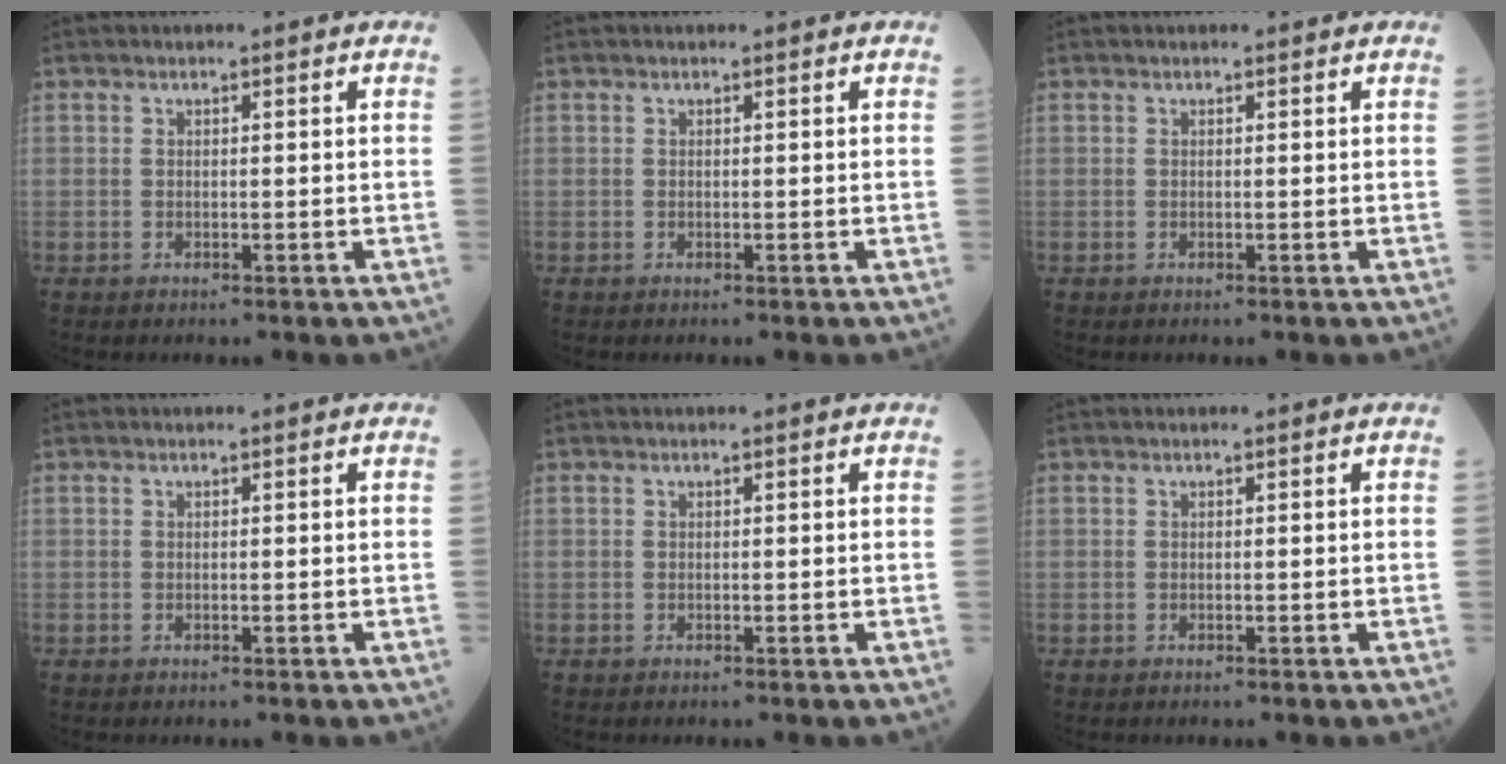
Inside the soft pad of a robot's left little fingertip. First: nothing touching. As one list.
[{"total": 0.0}, {"total": 0.0}, {"total": 0.0}, {"total": 0.0}, {"total": 0.0}]